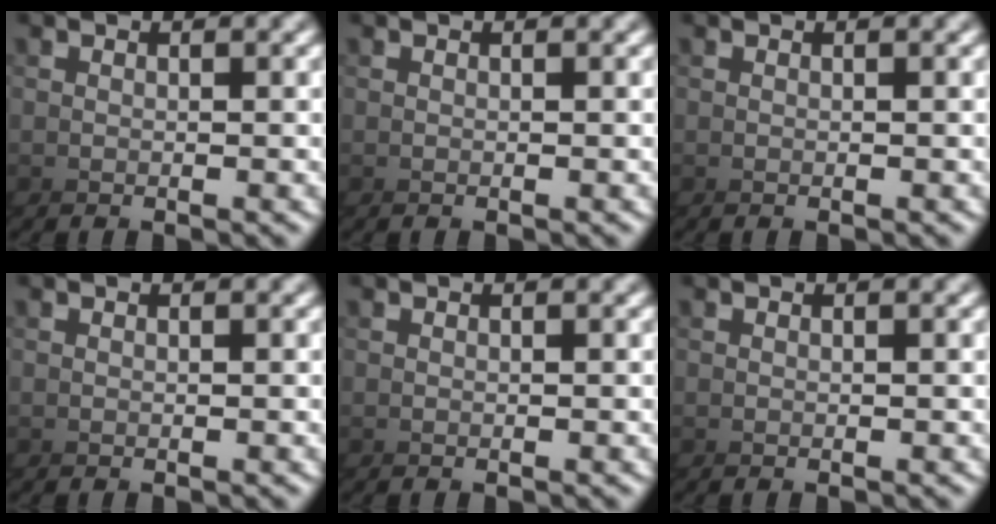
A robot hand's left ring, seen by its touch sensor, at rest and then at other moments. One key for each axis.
{"total": 0.0}
{"total": 0.0}
{"total": 0.0}
{"total": 0.0}
{"total": 0.0}